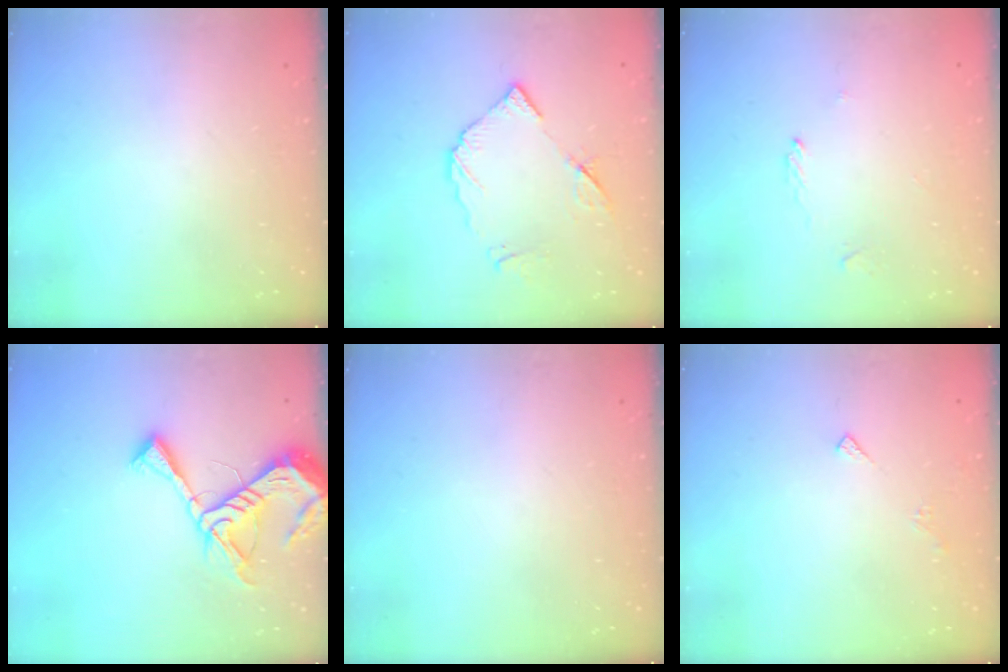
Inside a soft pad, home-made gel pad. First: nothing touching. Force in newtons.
{"total": 8.9, "press": 8.9, "slide": 0.4}
{"total": 1.9, "press": 1.8, "slide": 0.5}
{"total": 12.4, "press": 12.3, "slide": 1.3}
{"total": 0.0}
{"total": 4.3, "press": 4.3, "slide": 0.7}